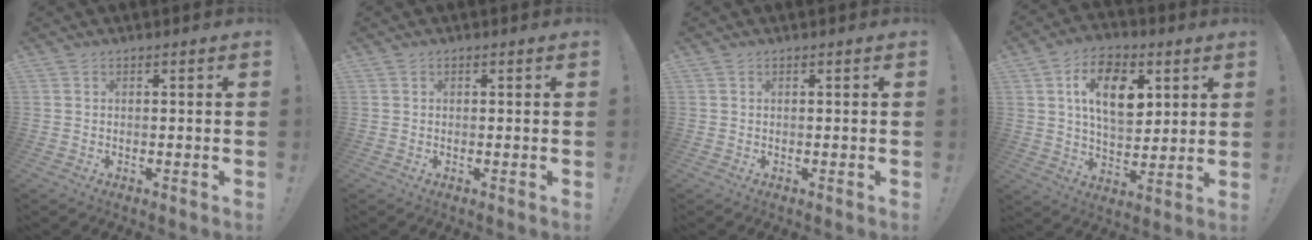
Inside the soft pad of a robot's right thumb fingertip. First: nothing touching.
{"total": 0.0}
{"total": 0.0}
{"total": 14.7, "force": [5.0, 9.0, 10.4], "torque": [-0.157, -0.004, 0.092]}